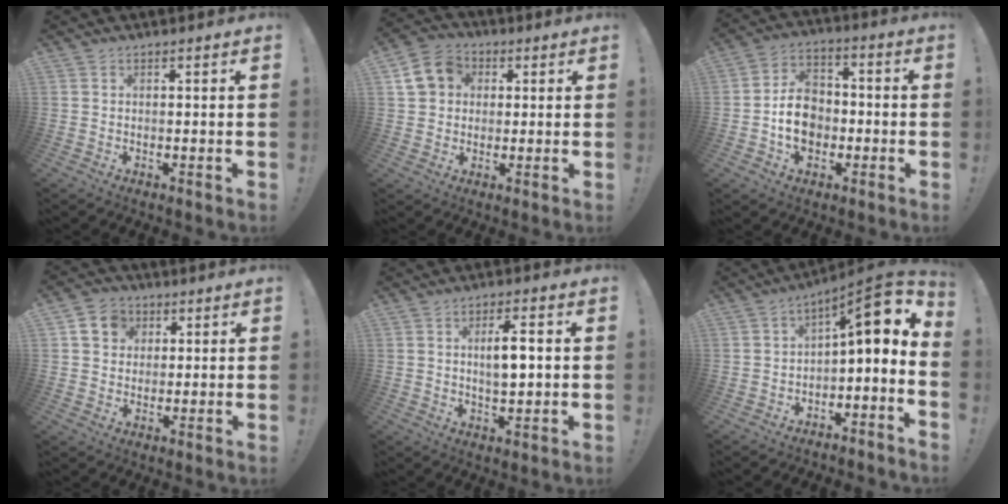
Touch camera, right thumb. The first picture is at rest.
{"total": 10.7, "force": [2.9, 9.2, 4.5], "torque": [-0.069, 0.000, 0.061]}
{"total": 12.1, "force": [-2.2, 9.6, 6.9], "torque": [-0.106, 0.023, -0.034]}
{"total": 8.1, "force": [3.1, 6.9, 3.0], "torque": [-0.045, -0.005, 0.063]}
{"total": 6.9, "force": [0.9, 2.4, 6.4], "torque": [-0.101, 0.001, 0.010]}
{"total": 10.1, "force": [3.0, 2.7, 9.2], "torque": [-0.128, -0.027, 0.046]}